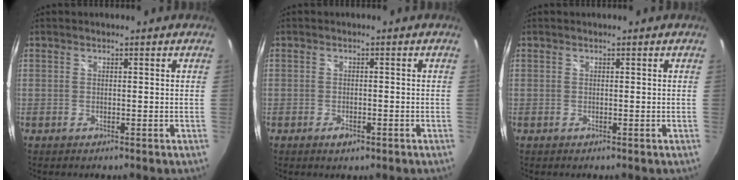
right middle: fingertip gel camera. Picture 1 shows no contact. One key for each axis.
{"total": 2.1, "fx": -1.2, "fy": 1.1, "fz": 1.3, "tx": -0.023, "ty": -0.004, "tz": -0.020}
{"total": 0.0}